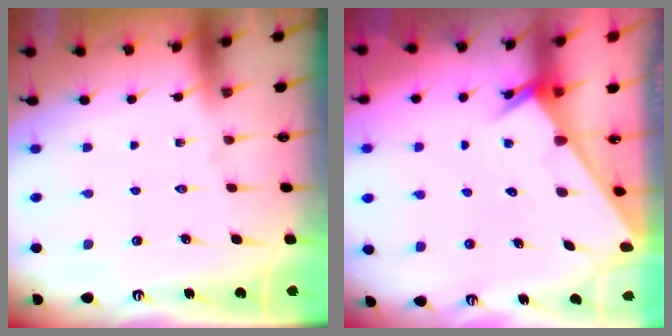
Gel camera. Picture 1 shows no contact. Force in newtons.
{"total": 2.2, "press": 2.2, "slide": 0.1}